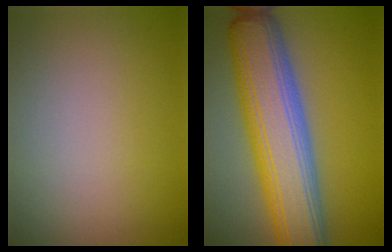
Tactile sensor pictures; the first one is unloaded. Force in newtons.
{"total": 10.6, "press": 10.6, "slide": 0.3}